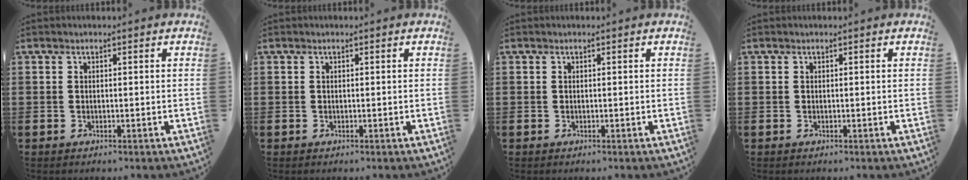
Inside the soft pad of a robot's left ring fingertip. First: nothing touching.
{"total": 0.0}
{"total": 0.0}
{"total": 0.0}